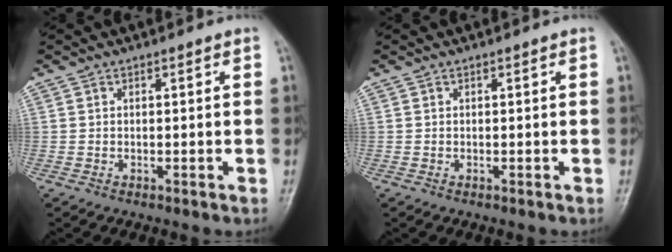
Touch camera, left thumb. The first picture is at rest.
{"total": 0.0}